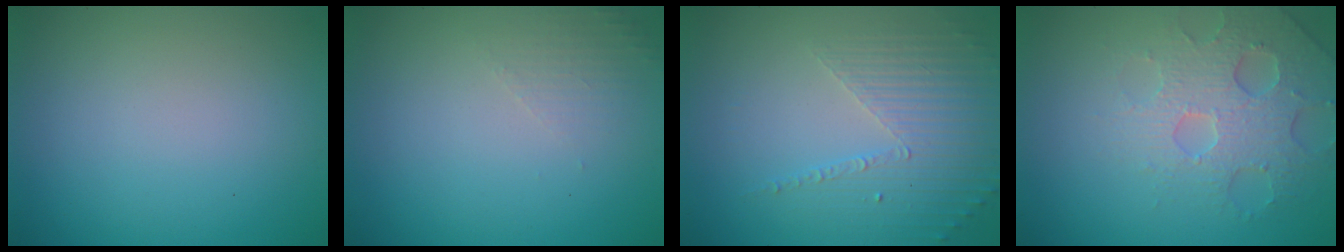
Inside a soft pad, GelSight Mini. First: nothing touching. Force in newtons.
{"total": 1.3, "press": 1.2, "slide": 0.4}
{"total": 4.3, "press": 3.1, "slide": 3.0}
{"total": 4.3, "press": 4.0, "slide": 1.6}